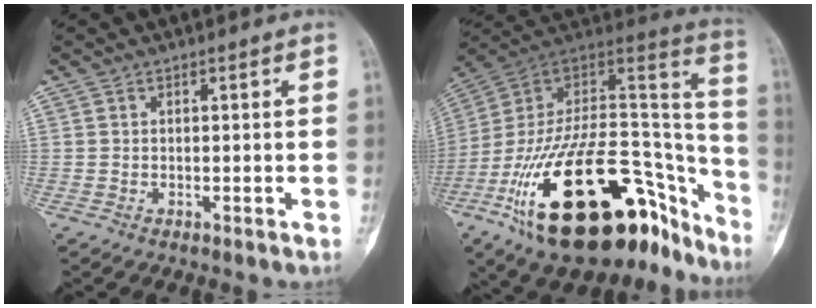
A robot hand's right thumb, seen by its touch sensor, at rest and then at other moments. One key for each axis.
{"total": 36.4, "fx": -20.7, "fy": 16.9, "fz": 24.8, "tx": -0.343, "ty": 0.076, "tz": -0.325}